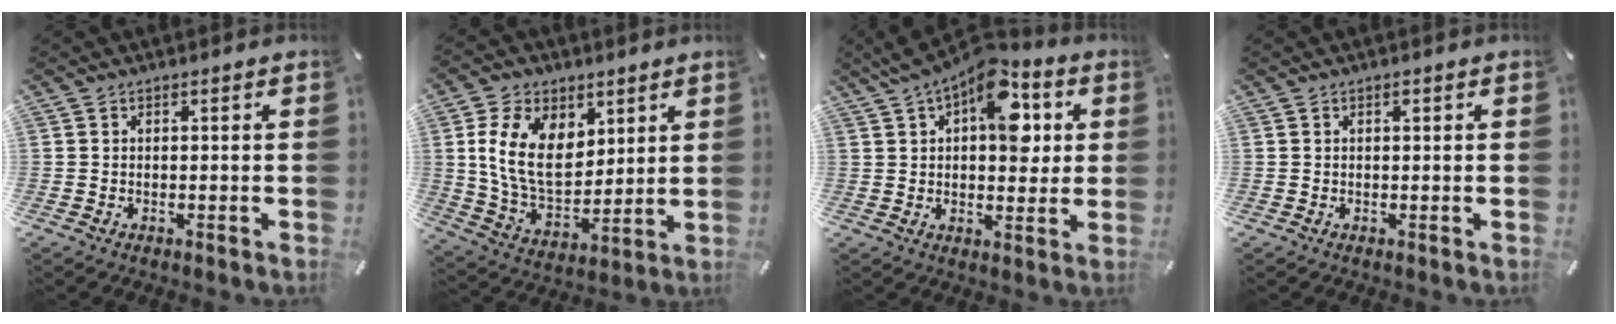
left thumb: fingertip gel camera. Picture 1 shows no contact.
{"total": 15.1, "force": [5.0, 10.5, 9.7], "torque": [-0.194, -0.010, 0.091]}
{"total": 16.4, "force": [6.8, 9.0, 11.9], "torque": [-0.160, -0.029, 0.117]}
{"total": 0.8, "force": [0.3, 0.4, 0.6], "torque": [-0.013, 0.001, 0.005]}